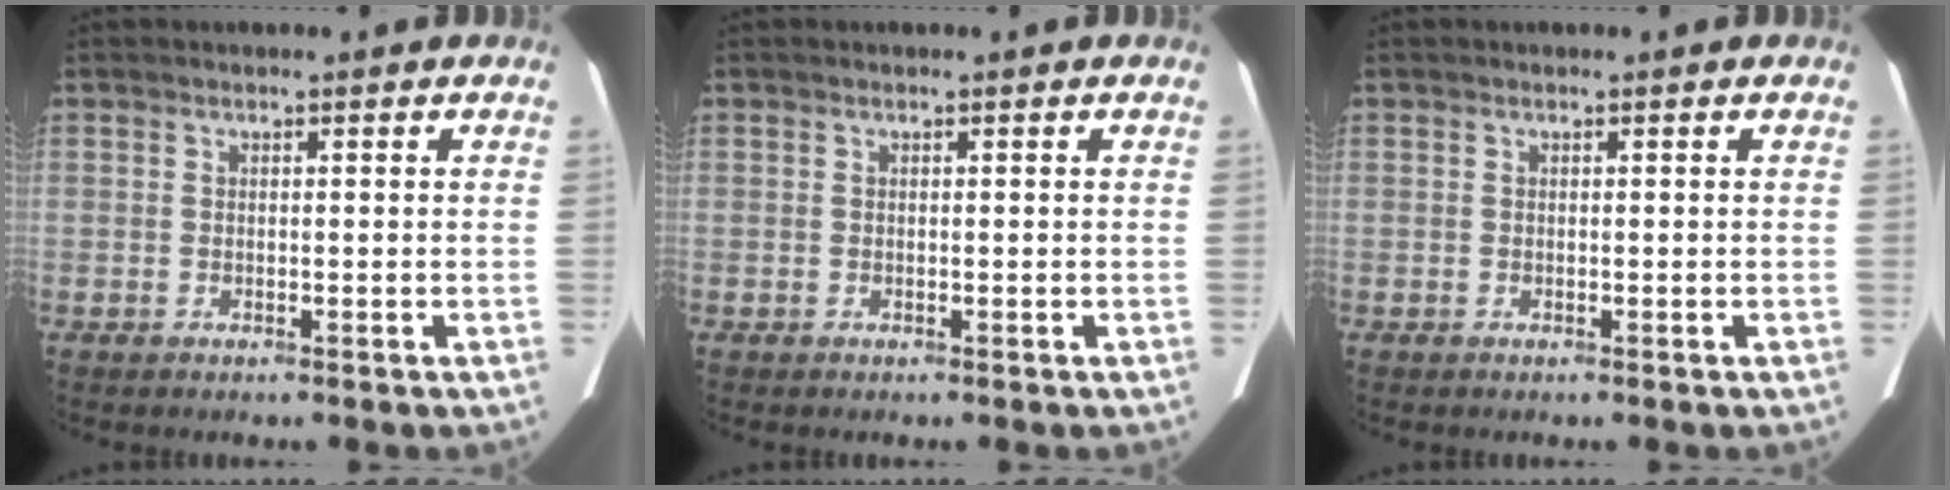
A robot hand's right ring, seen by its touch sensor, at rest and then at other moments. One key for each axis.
{"total": 0.0}
{"total": 0.0}